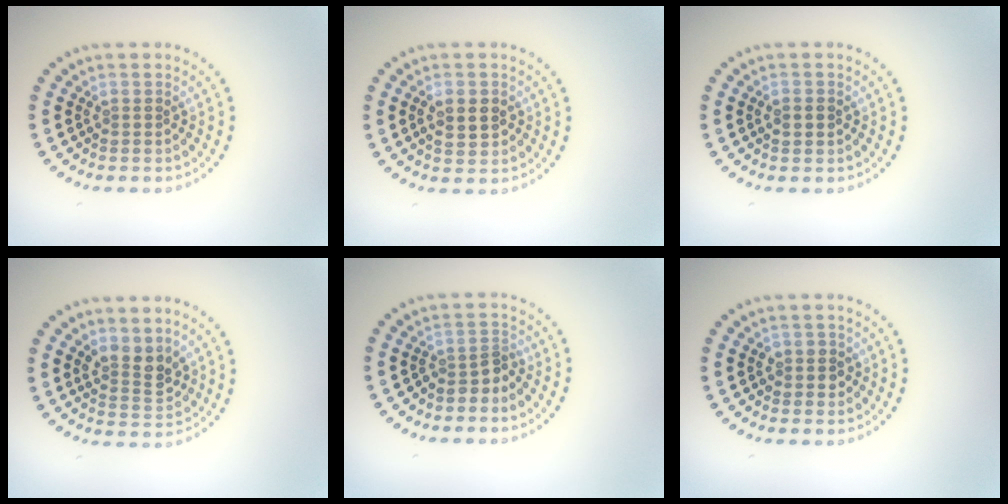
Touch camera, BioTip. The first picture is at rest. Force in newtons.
{"total": 2.8, "press": 2.8, "slide": 0.1}
{"total": 1.8, "press": 1.8, "slide": 0.1}
{"total": 2.8, "press": 2.5, "slide": 1.2}
{"total": 2.1, "press": 1.5, "slide": 1.4}
{"total": 1.6, "press": 1.4, "slide": 0.7}